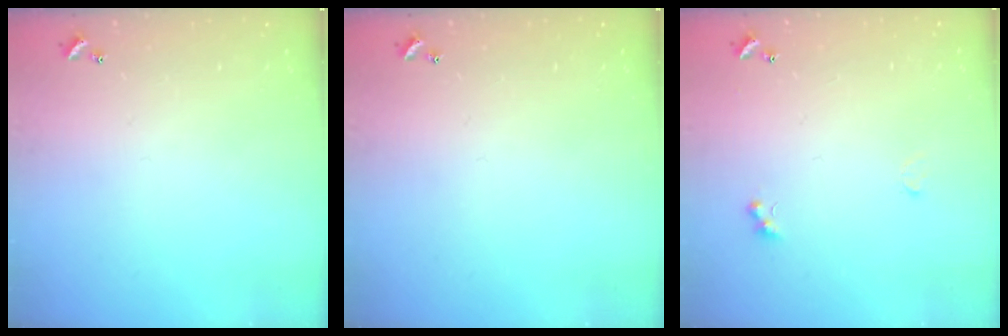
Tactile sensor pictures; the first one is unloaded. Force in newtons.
{"total": 0.0}
{"total": 1.9, "press": 1.7, "slide": 0.7}